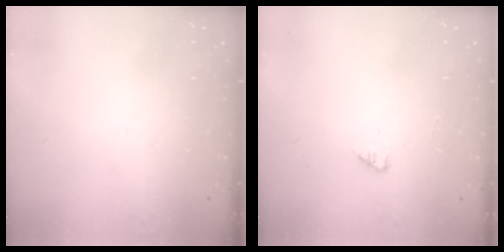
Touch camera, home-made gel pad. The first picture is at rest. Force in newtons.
{"total": 1.0, "press": 1.0, "slide": 0.2}